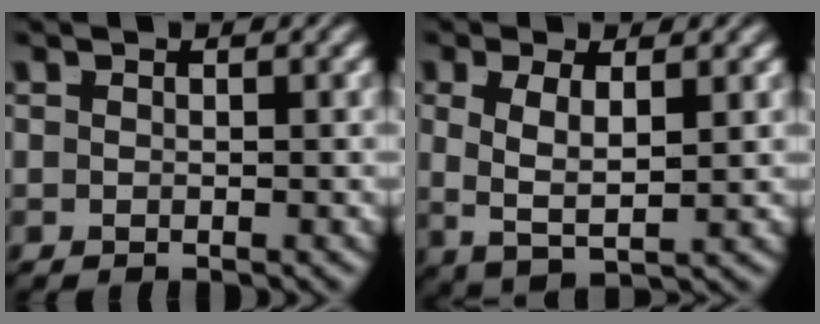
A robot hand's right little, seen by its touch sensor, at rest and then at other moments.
{"total": 4.9, "force": [0.1, 2.9, 4.0], "torque": [-0.090, -0.016, 0.012]}